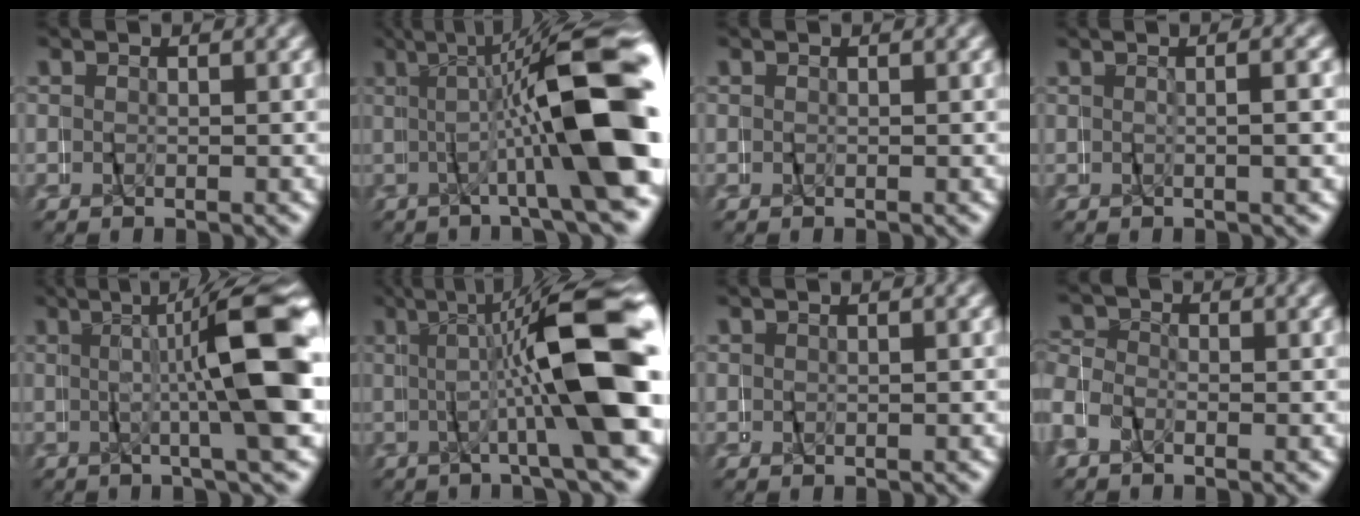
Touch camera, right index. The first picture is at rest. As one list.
[{"total": 12.3, "force": [-0.6, 3.4, 11.8], "torque": [-0.170, 0.004, -0.004]}, {"total": 0.0}, {"total": 1.3, "force": [-0.2, -1.2, 0.5], "torque": [-0.016, 0.006, 0.000]}, {"total": 10.8, "force": [0.4, 1.3, 10.7], "torque": [-0.127, 0.025, 0.006]}, {"total": 11.2, "force": [-0.1, 2.4, 10.9], "torque": [-0.159, 0.013, 0.001]}, {"total": 0.7, "force": [0.5, 0.2, 0.5], "torque": [-0.013, 0.000, 0.011]}, {"total": 1.7, "force": [0.0, 1.7, 0.4], "torque": [-0.032, 0.002, -0.006]}]